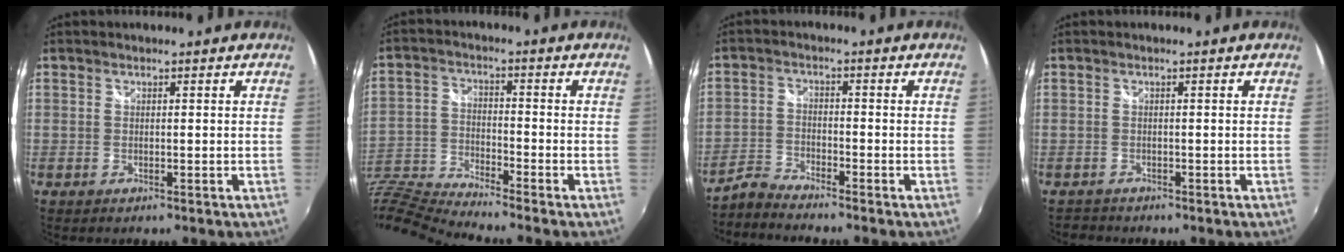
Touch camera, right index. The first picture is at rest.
{"total": 12.3, "force": [-11.2, 1.4, 5.1], "torque": [-0.130, -0.014, -0.235]}
{"total": 3.6, "force": [-3.5, 0.4, 0.5], "torque": [-0.015, -0.001, -0.078]}
{"total": 1.7, "force": [-1.5, 0.7, -0.1], "torque": [-0.004, -0.004, -0.026]}